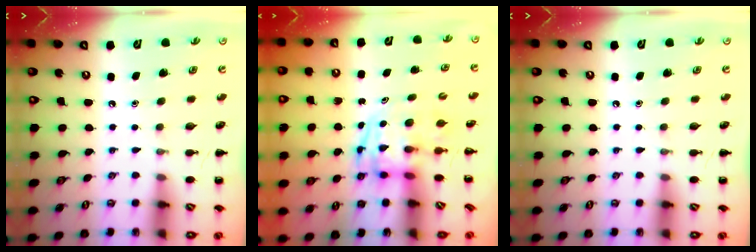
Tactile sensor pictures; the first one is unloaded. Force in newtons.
{"total": 3.7, "press": 3.6, "slide": 0.7}
{"total": 0.0}